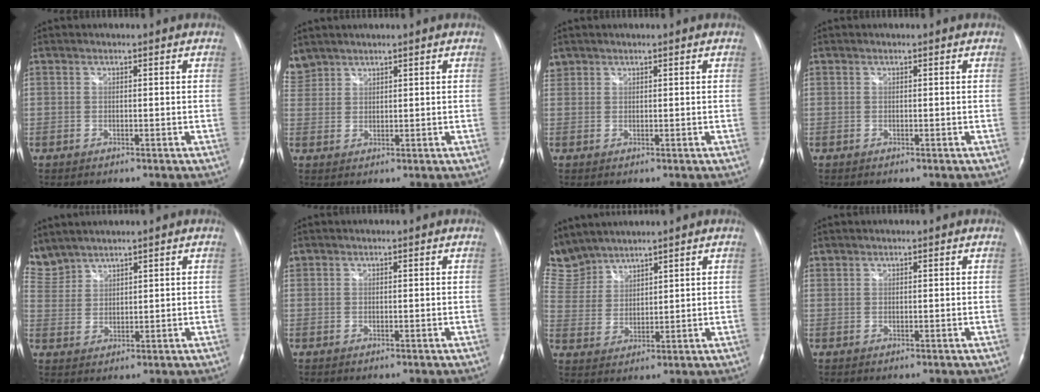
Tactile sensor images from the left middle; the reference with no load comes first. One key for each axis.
{"total": 3.6, "fx": 3.3, "fy": 1.4, "fz": -0.1, "tx": -0.004, "ty": 0.015, "tz": 0.074}
{"total": 1.6, "fx": 1.2, "fy": 1.0, "fz": 0.0, "tx": 0.004, "ty": 0.013, "tz": 0.023}
{"total": 0.0}
{"total": 7.0, "fx": 6.6, "fy": 2.1, "fz": 0.9, "tx": -0.041, "ty": 0.015, "tz": 0.148}
{"total": 0.5, "fx": 0.4, "fy": 0.3, "fz": 0.0, "tx": -0.003, "ty": 0.014, "tz": 0.009}
{"total": 8.9, "fx": 8.5, "fy": 2.6, "fz": 0.6, "tx": -0.030, "ty": 0.014, "tz": 0.189}
{"total": 0.6, "fx": 0.6, "fy": -0.1, "fz": 0.0, "tx": -0.010, "ty": 0.008, "tz": 0.018}